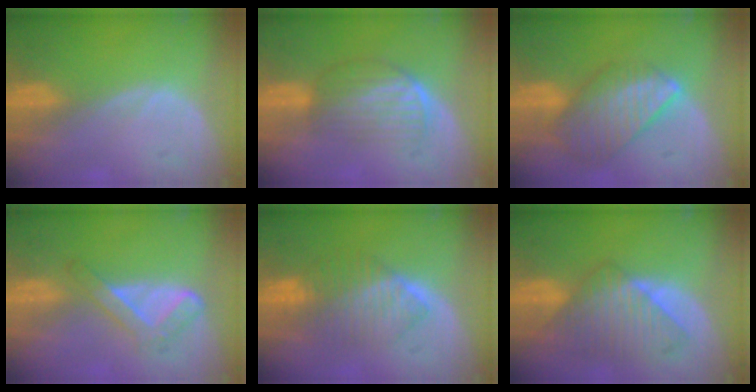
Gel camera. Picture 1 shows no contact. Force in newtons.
{"total": 7.0, "press": 5.9, "slide": 3.7}
{"total": 9.2, "press": 8.0, "slide": 4.5}
{"total": 5.6, "press": 4.8, "slide": 2.9}
{"total": 7.2, "press": 7.1, "slide": 1.0}
{"total": 8.8, "press": 8.0, "slide": 3.5}